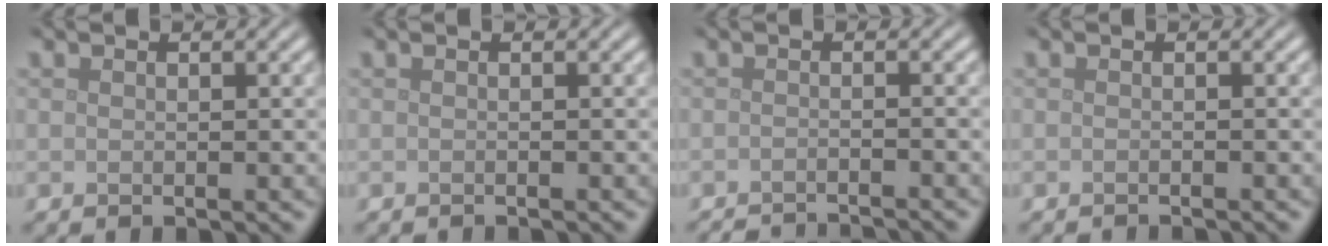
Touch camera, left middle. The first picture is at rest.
{"total": 0.7, "force": [-0.6, 0.1, 0.3], "torque": [0.001, -0.001, -0.013]}
{"total": 4.5, "force": [-4.3, 0.6, 1.1], "torque": [-0.014, 0.001, -0.061]}
{"total": 1.2, "force": [-1.1, 0.2, 0.4], "torque": [0.005, -0.002, -0.017]}